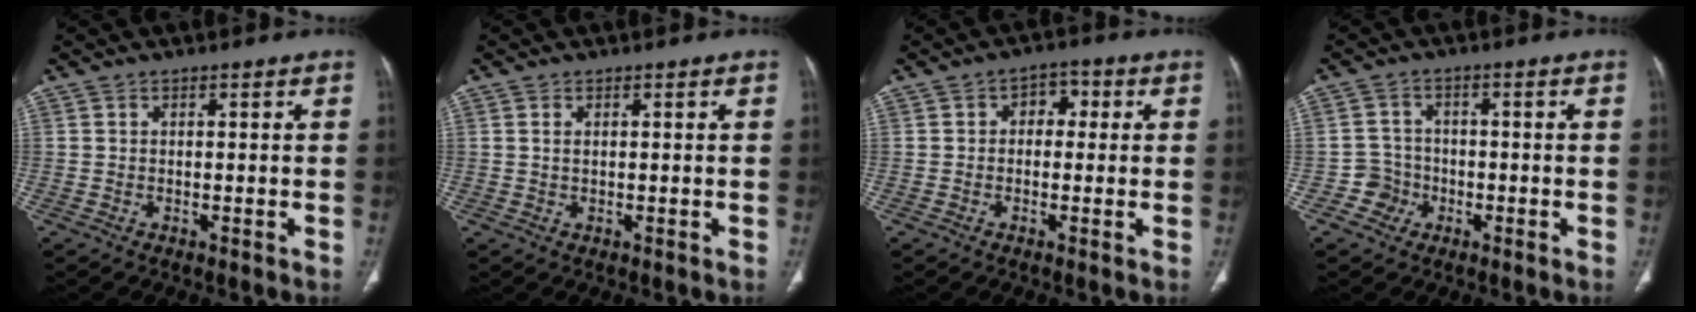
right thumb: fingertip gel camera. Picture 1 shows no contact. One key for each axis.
{"total": 1.1, "fx": 0.4, "fy": 0.5, "fz": 0.8, "tx": -0.022, "ty": 0.003, "tz": 0.012}
{"total": 4.0, "fx": 0.5, "fy": 3.0, "fz": 2.7, "tx": -0.012, "ty": 0.013, "tz": -0.003}
{"total": 4.0, "fx": -1.7, "fy": 3.6, "fz": -0.1, "tx": 0.024, "ty": 0.016, "tz": -0.035}